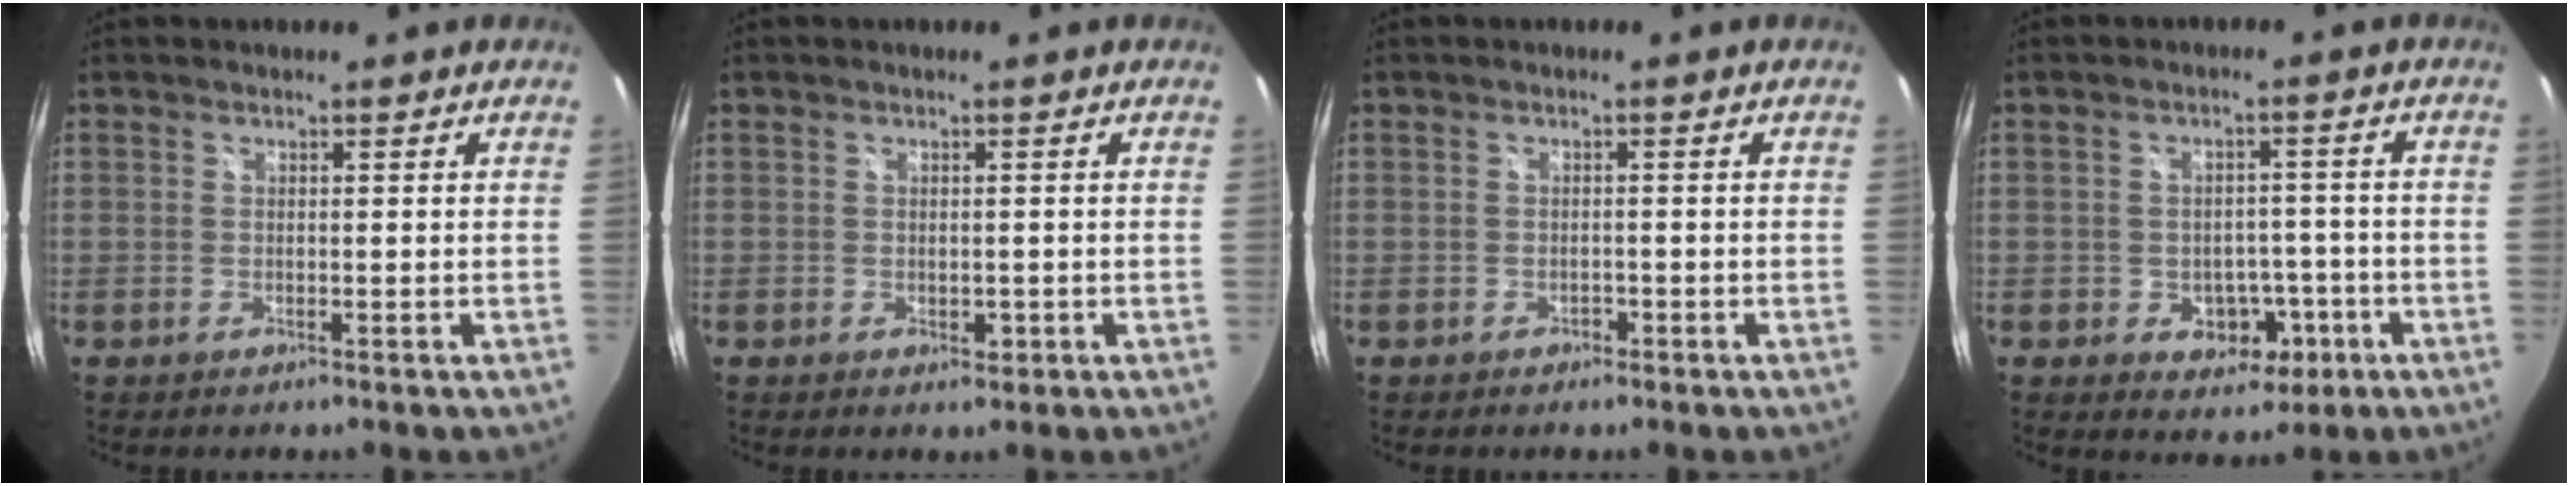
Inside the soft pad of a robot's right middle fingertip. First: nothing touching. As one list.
[{"total": 1.4, "force": [-0.4, 1.0, 0.9], "torque": [-0.009, -0.003, -0.004]}, {"total": 1.2, "force": [-0.9, 0.8, 0.2], "torque": [-0.005, -0.001, -0.012]}, {"total": 6.8, "force": [-2.6, 5.4, 3.3], "torque": [-0.061, 0.012, -0.019]}]